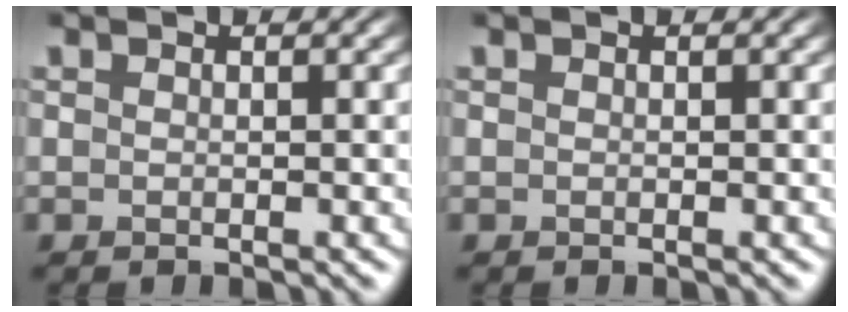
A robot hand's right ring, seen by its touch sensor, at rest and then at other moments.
{"total": 0.0}